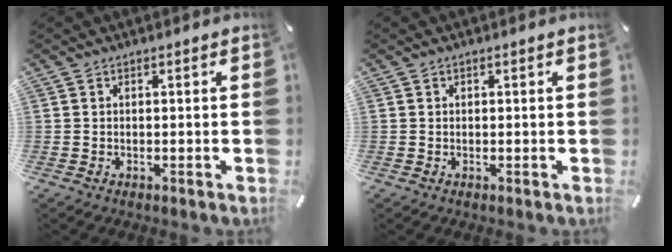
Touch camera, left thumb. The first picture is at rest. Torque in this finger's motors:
{"motor_torque": [-0.07, 0.25, 0.07, -0.16, 0.03]}